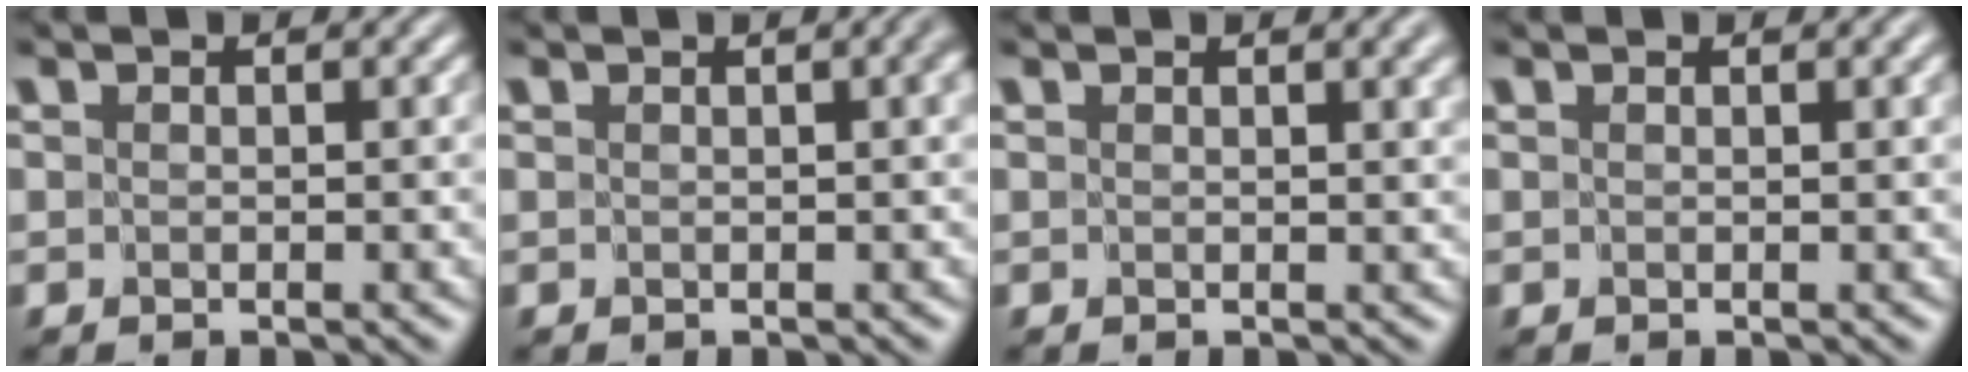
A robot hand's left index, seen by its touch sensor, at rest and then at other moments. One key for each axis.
{"total": 1.7, "fx": 0.5, "fy": 0.4, "fz": 1.5, "tx": -0.010, "ty": 0.001, "tz": 0.006}
{"total": 1.9, "fx": 1.1, "fy": 0.4, "fz": 1.5, "tx": -0.013, "ty": -0.002, "tz": 0.018}
{"total": 0.9, "fx": 0.5, "fy": 0.0, "fz": 0.7, "tx": -0.007, "ty": -0.001, "tz": 0.009}